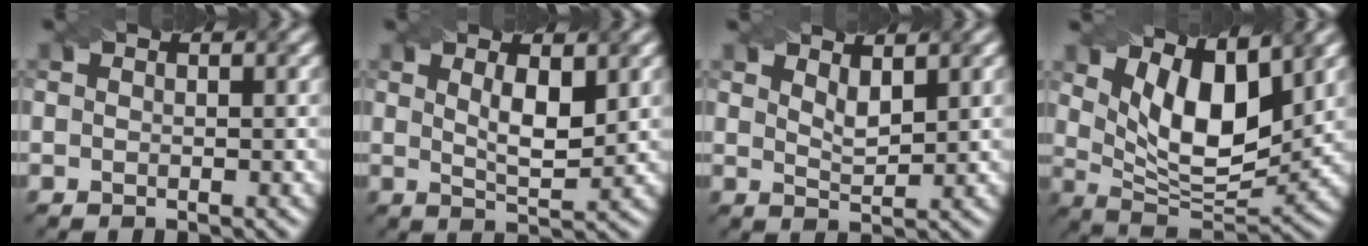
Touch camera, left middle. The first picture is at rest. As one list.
[{"total": 3.3, "force": [1.2, 0.9, 2.9], "torque": [-0.054, -0.005, 0.023]}, {"total": 2.0, "force": [1.4, 0.6, 1.3], "torque": [-0.027, -0.004, 0.028]}, {"total": 8.6, "force": [3.6, 3.8, 6.9], "torque": [-0.127, -0.008, 0.060]}]